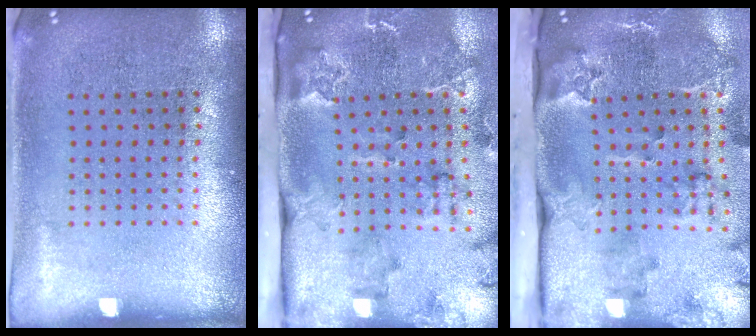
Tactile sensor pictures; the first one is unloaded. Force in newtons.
{"total": 2.6, "press": 2.4, "slide": 1.1}
{"total": 4.0, "press": 2.7, "slide": 3.0}